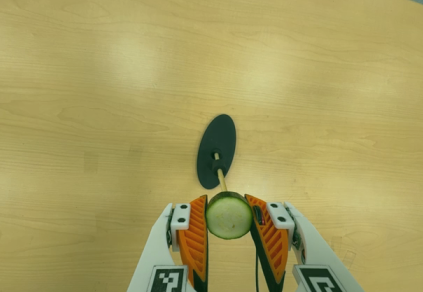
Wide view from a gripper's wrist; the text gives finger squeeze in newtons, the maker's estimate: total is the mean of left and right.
{"total": 8.9, "left": 8.3, "right": 9.5}